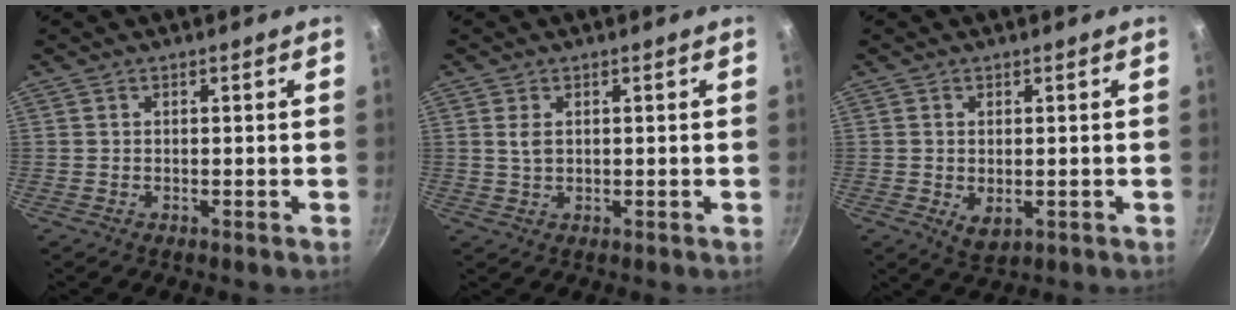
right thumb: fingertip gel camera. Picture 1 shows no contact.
{"total": 2.4, "force": [0.7, 1.5, 1.8], "torque": [-0.032, -0.003, 0.014]}
{"total": 3.8, "force": [-0.4, 2.3, 2.9], "torque": [-0.047, -0.013, -0.001]}